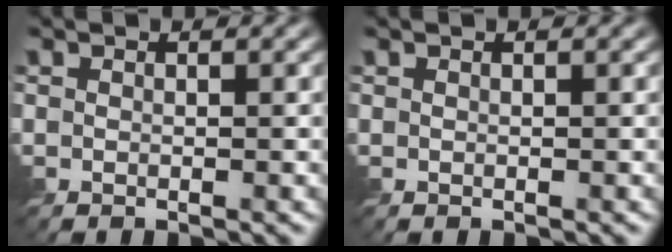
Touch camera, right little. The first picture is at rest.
{"total": 0.0}